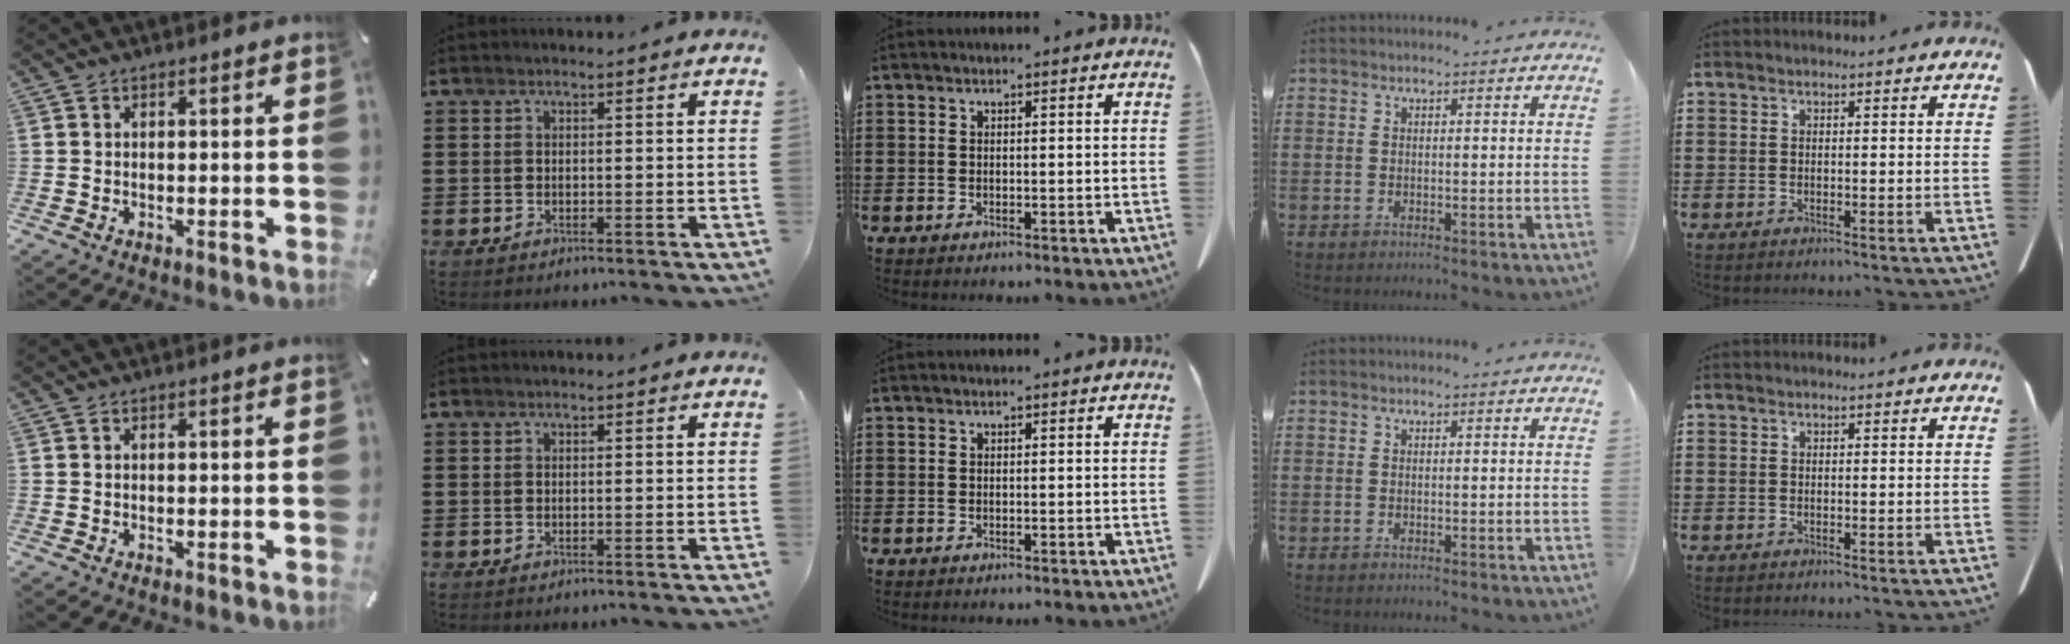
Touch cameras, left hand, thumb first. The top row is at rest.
{}